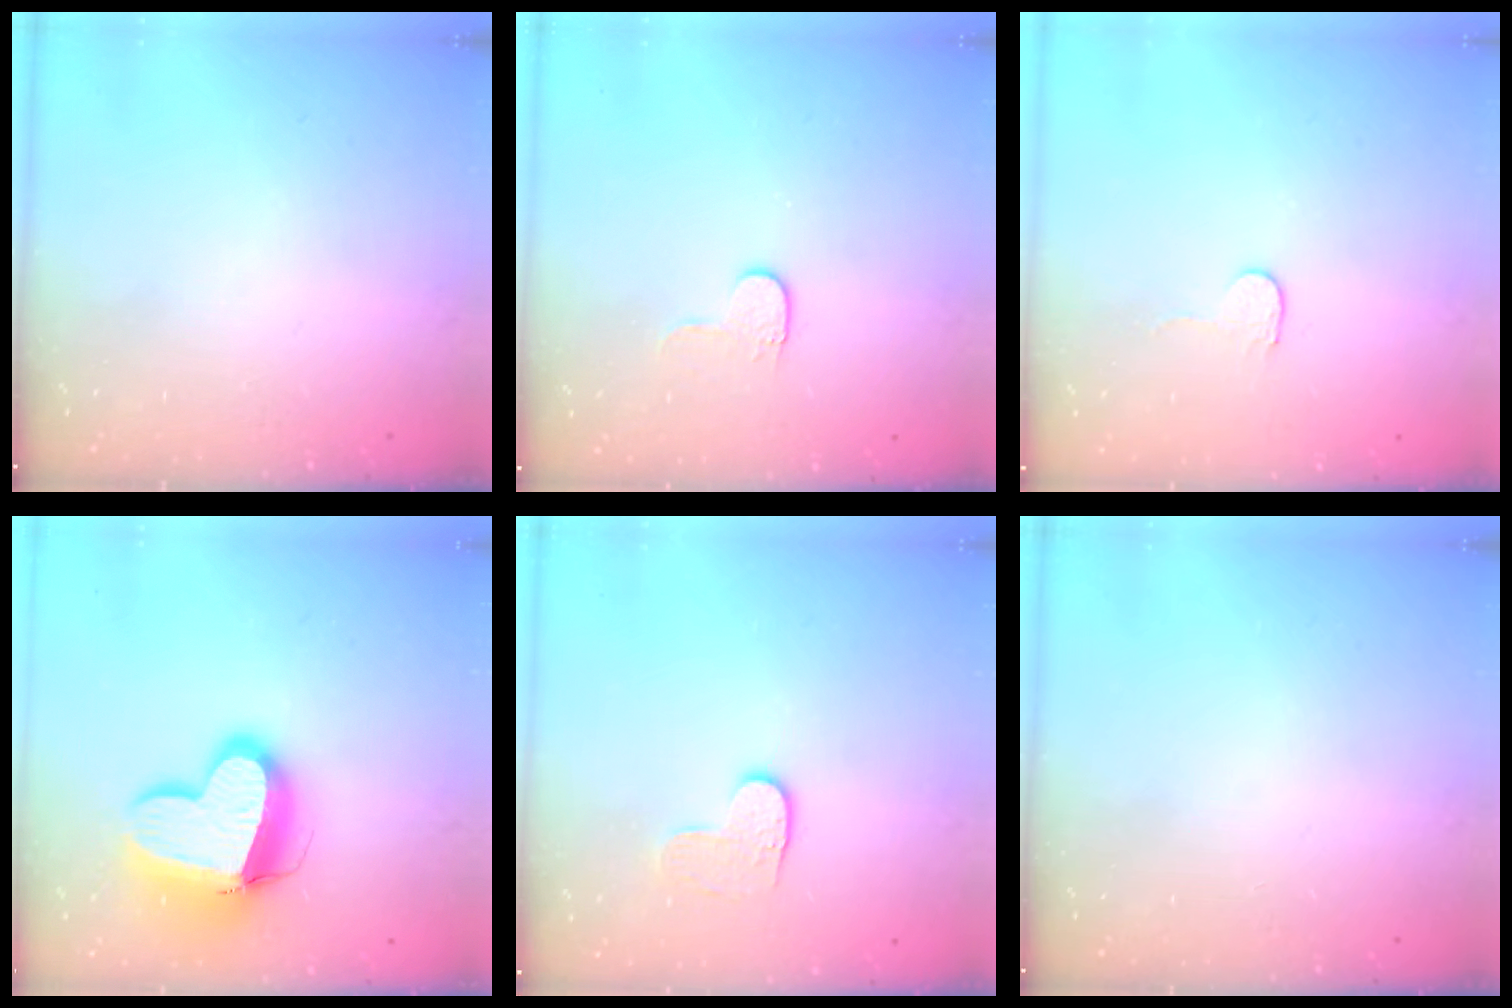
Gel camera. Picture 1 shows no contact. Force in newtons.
{"total": 3.9, "press": 3.9, "slide": 0.5}
{"total": 2.7, "press": 2.7, "slide": 0.2}
{"total": 16.2, "press": 16.0, "slide": 2.1}
{"total": 4.0, "press": 3.9, "slide": 0.4}
{"total": 0.0}